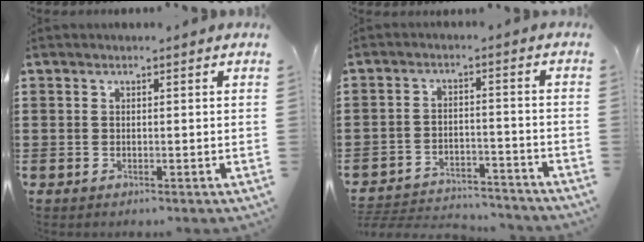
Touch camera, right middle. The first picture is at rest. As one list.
[{"total": 4.3, "force": [-4.2, 0.8, 0.4], "torque": [-0.017, 0.005, -0.092]}]